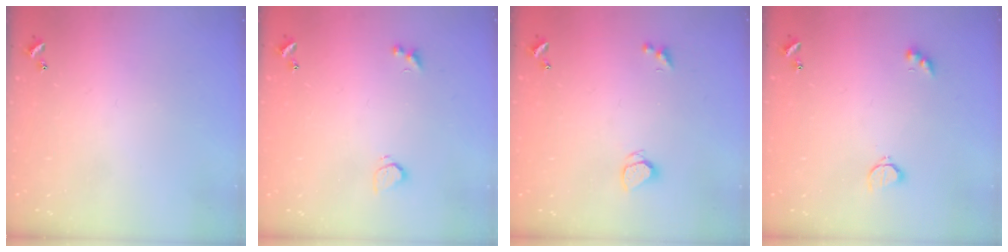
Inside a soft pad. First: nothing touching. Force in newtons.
{"total": 2.1, "press": 1.8, "slide": 1.2}
{"total": 1.9, "press": 1.8, "slide": 0.4}
{"total": 2.6, "press": 2.5, "slide": 0.5}